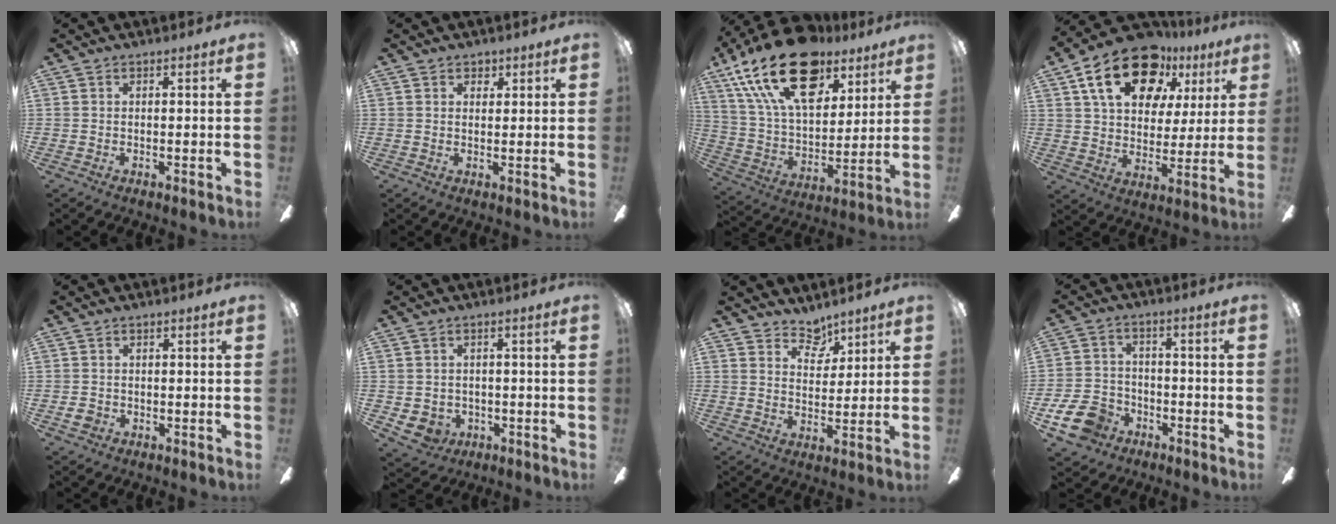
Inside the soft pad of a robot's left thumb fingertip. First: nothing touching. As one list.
[{"total": 1.9, "force": [1.5, 1.1, 0.4], "torque": [0.006, -0.004, 0.025]}, {"total": 25.8, "force": [14.9, 13.5, 16.2], "torque": [-0.302, -0.075, 0.261]}, {"total": 19.8, "force": [10.8, 11.6, 11.9], "torque": [-0.189, -0.037, 0.191]}, {"total": 1.6, "force": [-0.5, 1.4, 0.7], "torque": [-0.020, 0.000, -0.011]}, {"total": 3.2, "force": [-0.6, 3.0, 0.8], "torque": [-0.035, -0.001, -0.011]}, {"total": 6.3, "force": [5.4, 2.9, 1.2], "torque": [-0.010, -0.035, 0.100]}, {"total": 10.7, "force": [-5.9, 7.4, 5.0], "torque": [-0.118, 0.040, -0.107]}]